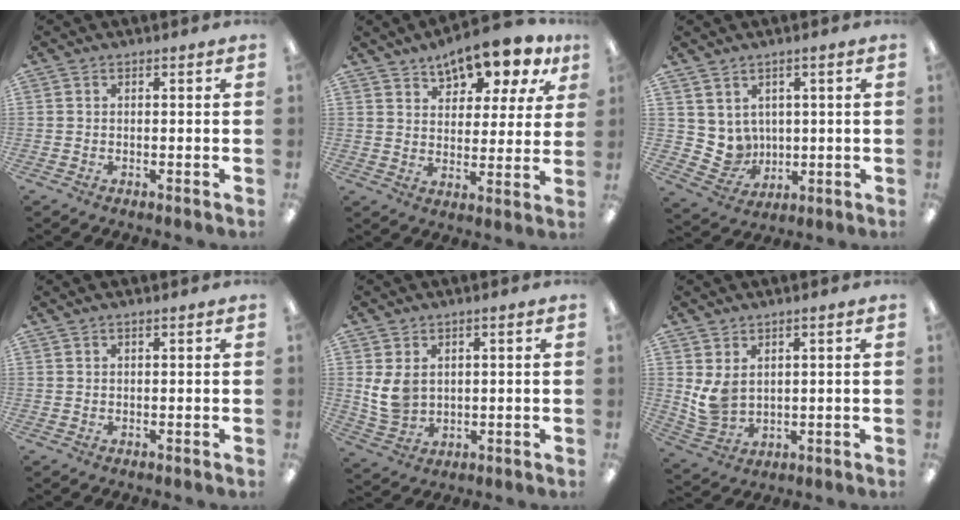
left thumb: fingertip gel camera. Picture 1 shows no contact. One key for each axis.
{"total": 11.6, "fx": 9.8, "fy": 4.0, "fz": 4.6, "tx": -0.072, "ty": -0.065, "tz": 0.177}
{"total": 6.3, "fx": 3.1, "fy": 5.4, "fz": 0.6, "tx": -0.039, "ty": -0.028, "tz": 0.070}
{"total": 0.8, "fx": 0.6, "fy": 0.2, "fz": 0.5, "tx": -0.011, "ty": 0.000, "tz": 0.010}
{"total": 6.5, "fx": 1.8, "fy": 4.8, "fz": 3.9, "tx": -0.092, "ty": -0.003, "tz": 0.034}
{"total": 6.0, "fx": 2.5, "fy": 4.0, "fz": 3.6, "tx": -0.086, "ty": -0.008, "tz": 0.050}